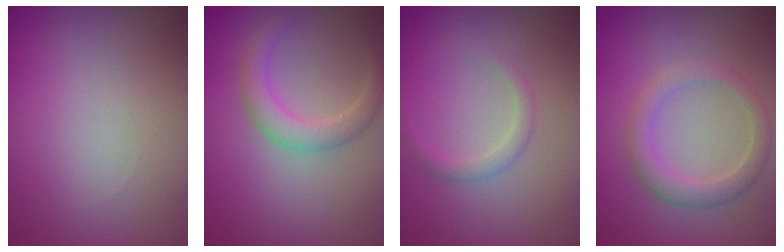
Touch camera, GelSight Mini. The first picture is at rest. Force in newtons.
{"total": 2.8, "press": 2.8, "slide": 0.2}
{"total": 1.4, "press": 1.4, "slide": 0.0}
{"total": 3.1, "press": 3.1, "slide": 0.2}